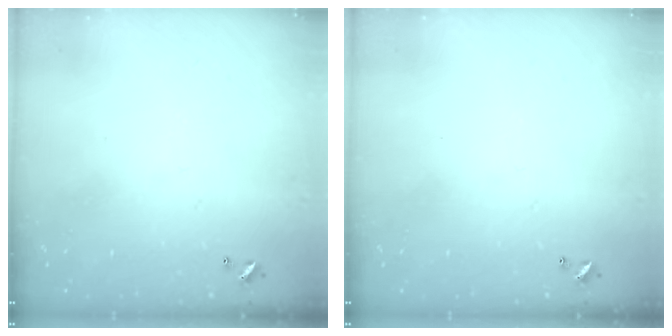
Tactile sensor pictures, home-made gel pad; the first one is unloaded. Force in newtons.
{"total": 0.0}